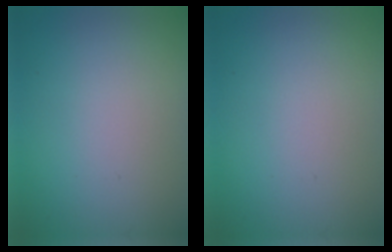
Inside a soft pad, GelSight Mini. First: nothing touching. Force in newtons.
{"total": 0.0}